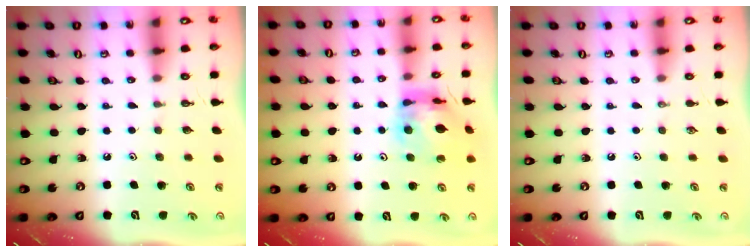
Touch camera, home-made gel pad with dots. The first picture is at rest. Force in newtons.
{"total": 11.5, "press": 11.4, "slide": 1.2}
{"total": 0.0}